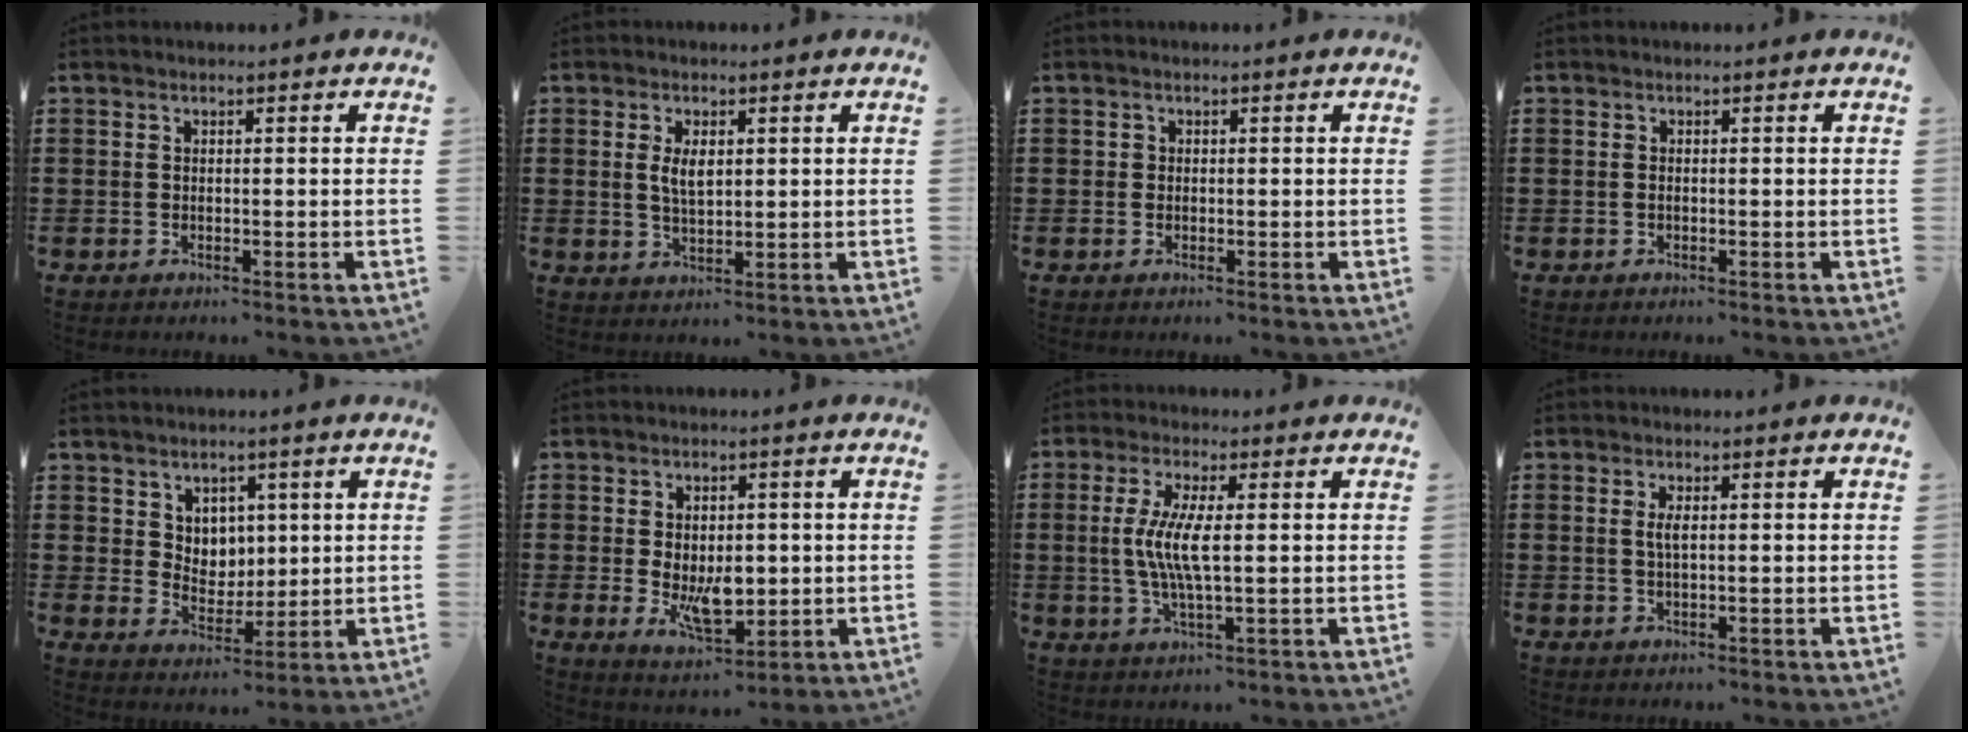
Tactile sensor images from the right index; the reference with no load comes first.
{"total": 3.7, "force": [0.9, 1.8, 3.1], "torque": [-0.055, 0.005, 0.013]}
{"total": 0.6, "force": [0.0, 0.6, 0.0], "torque": [-0.002, 0.005, 0.000]}
{"total": 0.0}
{"total": 4.9, "force": [2.7, 4.0, 0.4], "torque": [-0.022, 0.004, 0.048]}
{"total": 7.0, "force": [-0.3, 4.1, 5.6], "torque": [-0.083, 0.001, -0.007]}
{"total": 6.2, "force": [0.4, 1.2, 6.1], "torque": [-0.125, -0.005, 0.000]}
{"total": 1.9, "force": [0.3, 0.4, 1.8], "torque": [-0.036, 0.001, 0.004]}